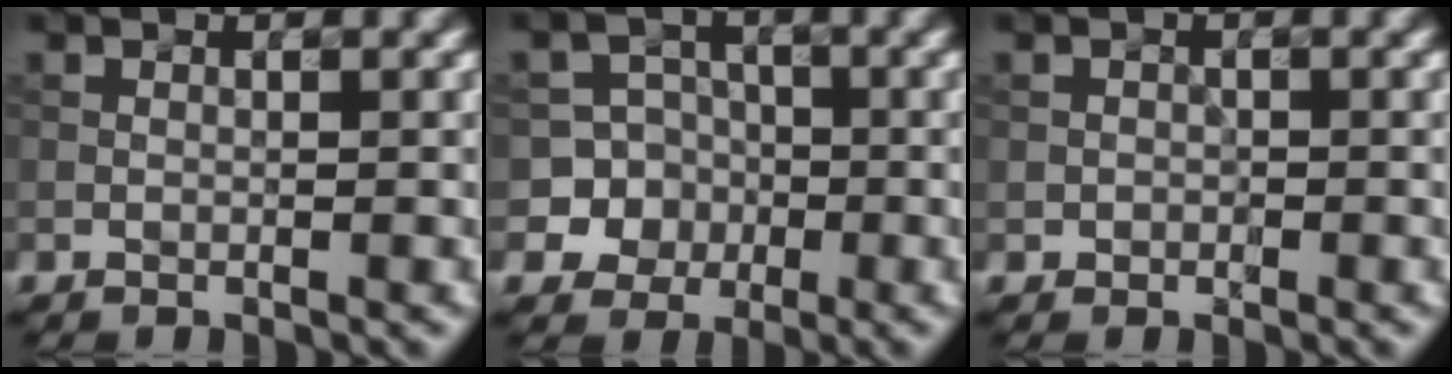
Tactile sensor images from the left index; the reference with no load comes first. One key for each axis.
{"total": 6.4, "fx": -1.8, "fy": 6.1, "fz": 0.4, "tx": -0.001, "ty": 0.019, "tz": -0.051}
{"total": 0.6, "fx": -0.2, "fy": 0.4, "fz": -0.4, "tx": 0.006, "ty": -0.003, "tz": 0.000}